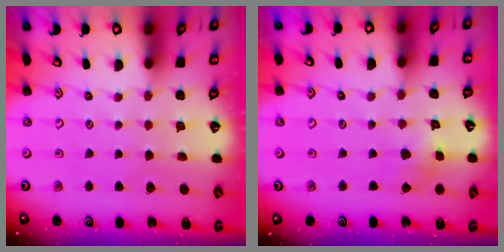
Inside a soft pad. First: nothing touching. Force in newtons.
{"total": 2.9, "press": 2.9, "slide": 0.3}